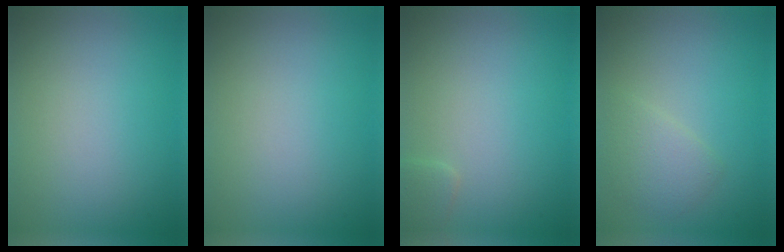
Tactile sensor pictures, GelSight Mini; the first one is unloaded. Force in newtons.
{"total": 0.0}
{"total": 1.0, "press": 1.0, "slide": 0.1}
{"total": 2.2, "press": 2.2, "slide": 0.0}